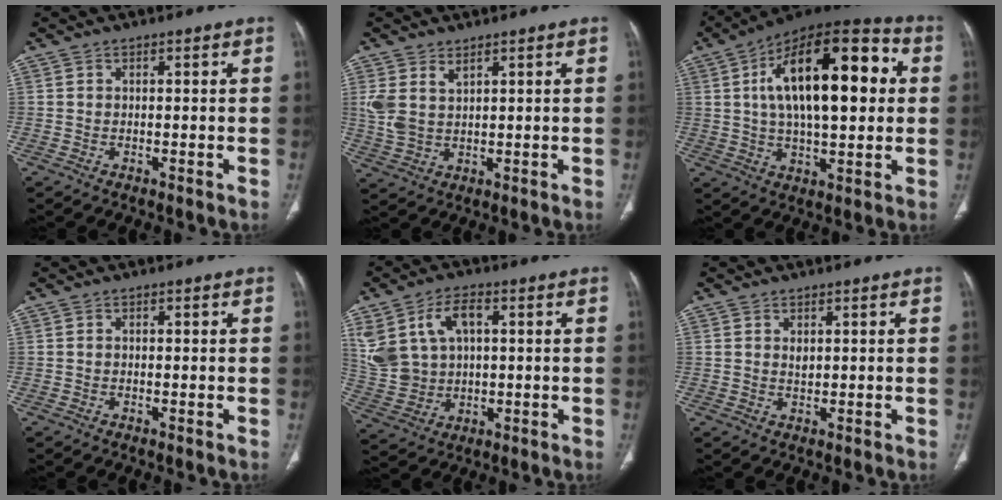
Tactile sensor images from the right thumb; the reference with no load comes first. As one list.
[{"total": 5.6, "force": [2.6, 3.1, 3.8], "torque": [-0.083, -0.011, 0.065]}, {"total": 24.5, "force": [4.7, 10.8, 21.5], "torque": [-0.327, 0.019, 0.063]}, {"total": 0.0}, {"total": 13.6, "force": [3.9, 9.2, 9.2], "torque": [-0.180, 0.004, 0.091]}, {"total": 1.5, "force": [0.6, 0.8, 1.1], "torque": [-0.016, -0.002, 0.014]}]